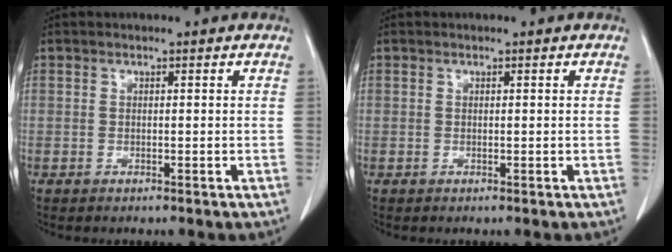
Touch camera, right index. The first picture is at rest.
{"total": 0.0}